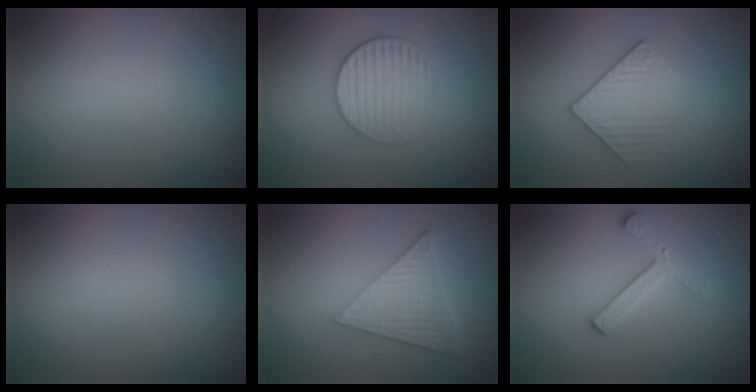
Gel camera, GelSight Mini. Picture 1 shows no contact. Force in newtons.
{"total": 3.0, "press": 2.7, "slide": 1.3}
{"total": 3.1, "press": 2.9, "slide": 1.2}
{"total": 0.0}
{"total": 6.4, "press": 4.4, "slide": 4.7}
{"total": 2.8, "press": 2.7, "slide": 0.9}